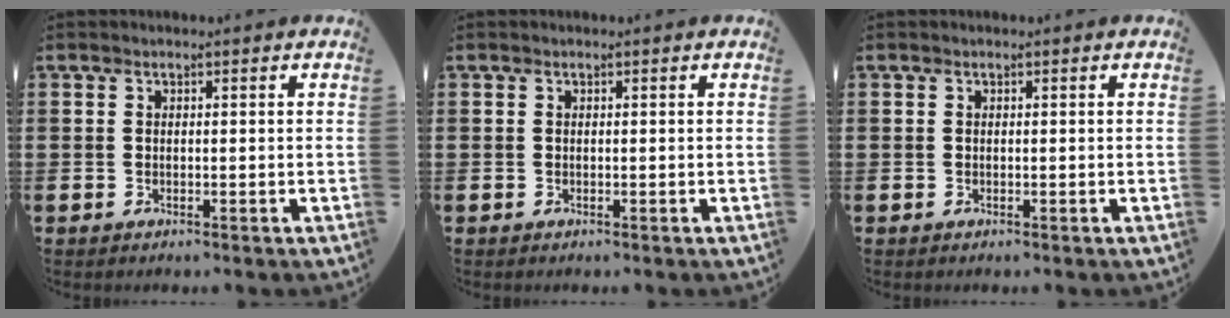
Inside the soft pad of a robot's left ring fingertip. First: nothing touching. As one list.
[{"total": 0.0}, {"total": 0.0}]